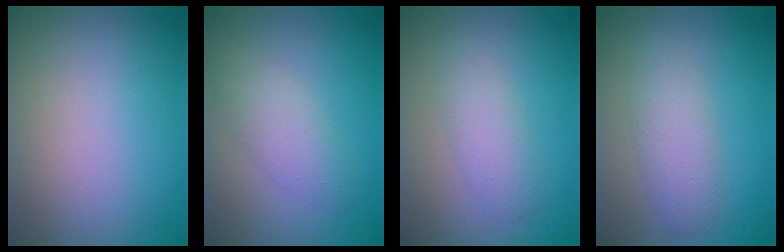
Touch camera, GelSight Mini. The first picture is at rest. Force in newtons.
{"total": 2.7, "press": 2.7, "slide": 0.2}
{"total": 2.4, "press": 2.4, "slide": 0.1}
{"total": 2.0, "press": 1.9, "slide": 0.2}